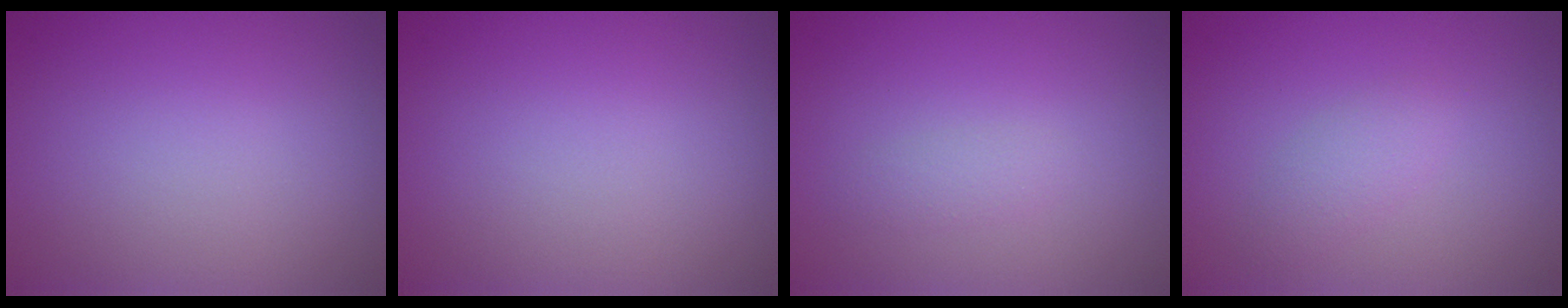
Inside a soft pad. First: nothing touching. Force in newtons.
{"total": 0.0}
{"total": 1.0, "press": 1.0, "slide": 0.0}
{"total": 1.5, "press": 1.5, "slide": 0.1}